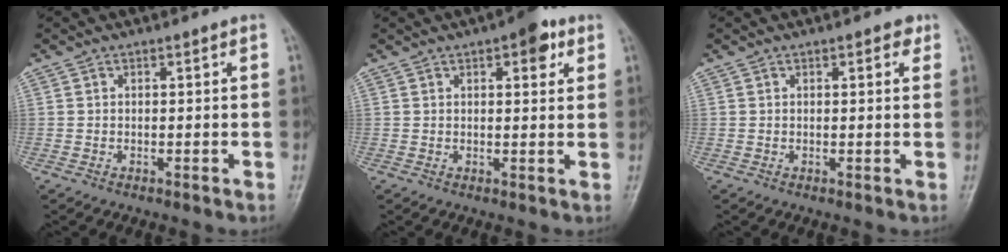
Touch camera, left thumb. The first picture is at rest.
{"total": 3.5, "force": [1.7, 1.5, 2.7], "torque": [-0.022, -0.001, 0.017]}
{"total": 2.2, "force": [1.1, 1.2, 1.4], "torque": [-0.003, -0.002, 0.011]}